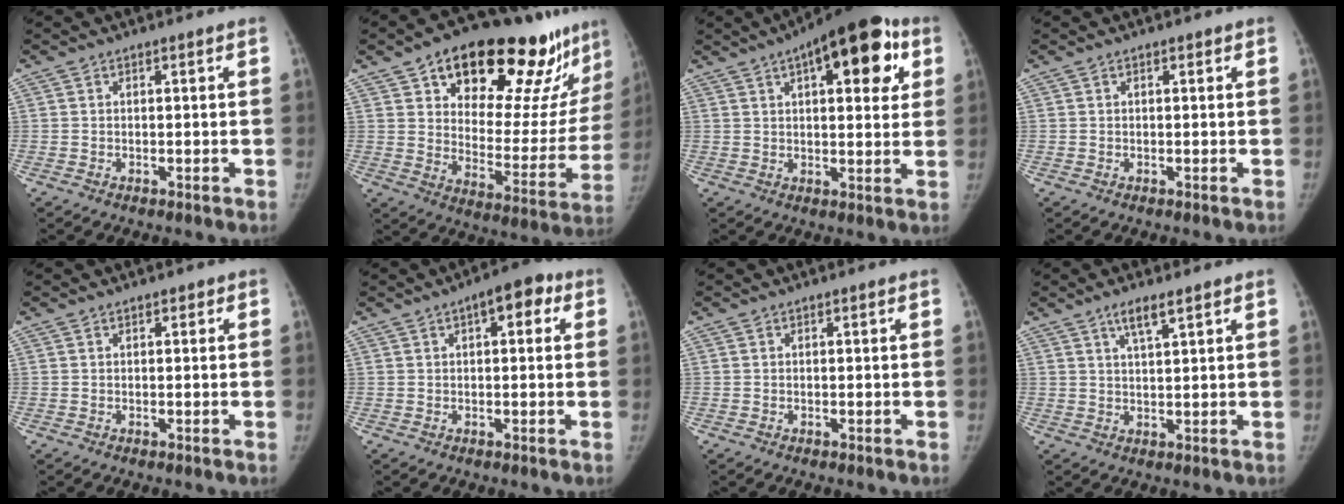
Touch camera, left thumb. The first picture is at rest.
{"total": 28.5, "force": [19.1, 11.7, 17.7], "torque": [-0.209, -0.067, 0.271]}
{"total": 17.7, "force": [7.4, 7.4, 14.3], "torque": [-0.162, 0.004, 0.096]}
{"total": 0.0}
{"total": 0.7, "force": [0.4, 0.5, 0.3], "torque": [0.003, -0.001, 0.001]}
{"total": 6.2, "force": [2.4, 2.9, 4.9], "torque": [-0.044, 0.010, 0.023]}
{"total": 0.0}
{"total": 4.0, "force": [2.6, 0.7, 2.9], "torque": [-0.056, -0.012, 0.051]}